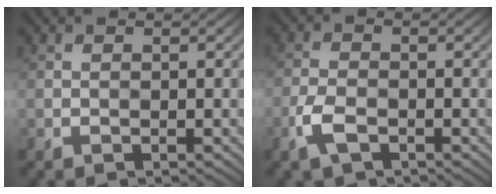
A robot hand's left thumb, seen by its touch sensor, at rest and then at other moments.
{"total": 3.8, "force": [-2.0, 1.8, 2.7], "torque": [-0.067, -0.004, -0.046]}